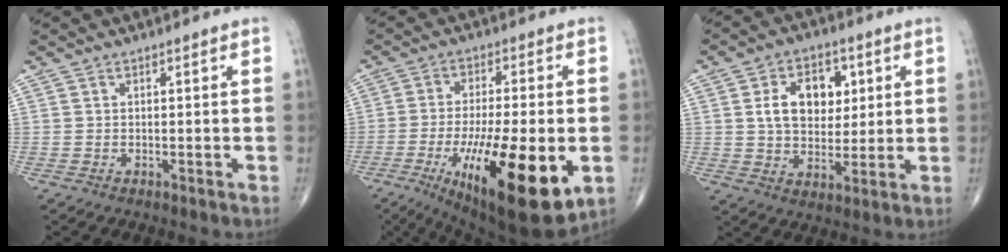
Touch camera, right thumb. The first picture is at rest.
{"total": 23.0, "force": [-6.8, 6.9, 20.8], "torque": [-0.327, -0.022, -0.090]}
{"total": 11.8, "force": [2.8, 8.0, 8.1], "torque": [-0.094, -0.003, 0.051]}